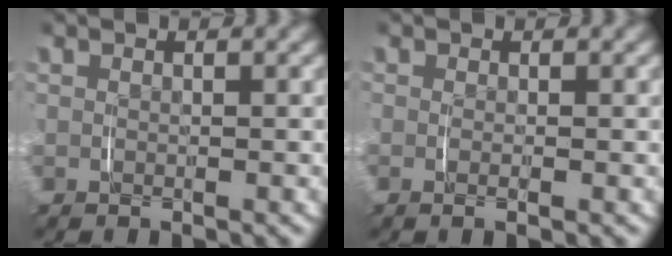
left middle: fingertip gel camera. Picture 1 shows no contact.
{"total": 0.7, "force": [-0.2, 0.0, 0.6], "torque": [-0.020, -0.005, -0.001]}